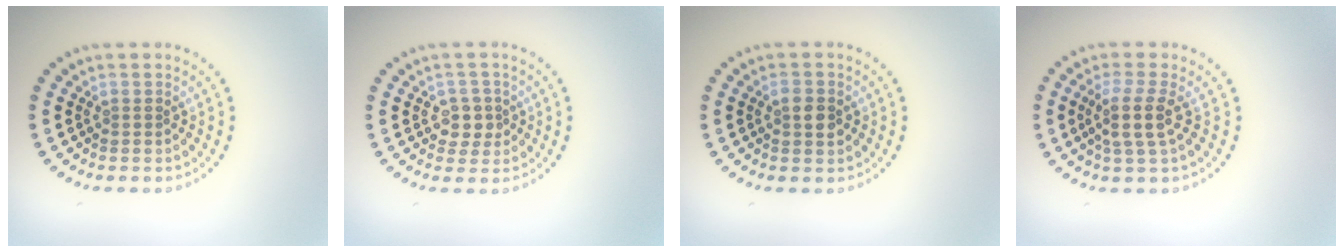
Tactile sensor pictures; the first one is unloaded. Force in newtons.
{"total": 2.0, "press": 1.9, "slide": 0.6}
{"total": 1.7, "press": 1.7, "slide": 0.2}
{"total": 2.8, "press": 2.2, "slide": 1.8}